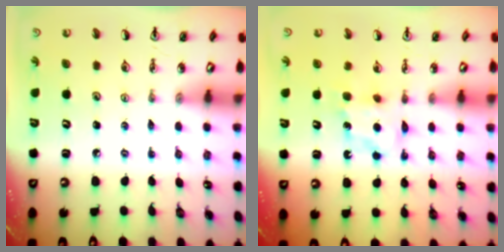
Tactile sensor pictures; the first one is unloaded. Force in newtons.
{"total": 6.3, "press": 6.3, "slide": 0.3}